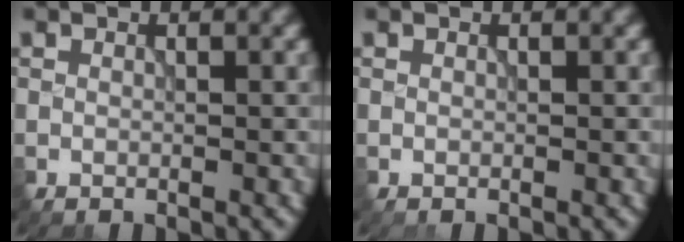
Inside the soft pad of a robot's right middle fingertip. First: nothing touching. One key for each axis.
{"total": 0.0}